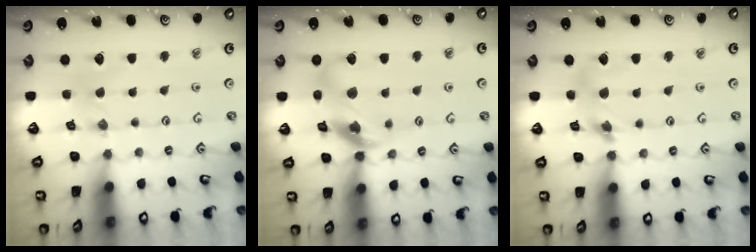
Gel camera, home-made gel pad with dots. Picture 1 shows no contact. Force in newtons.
{"total": 14.2, "press": 14.1, "slide": 1.9}
{"total": 8.3, "press": 8.3, "slide": 1.0}